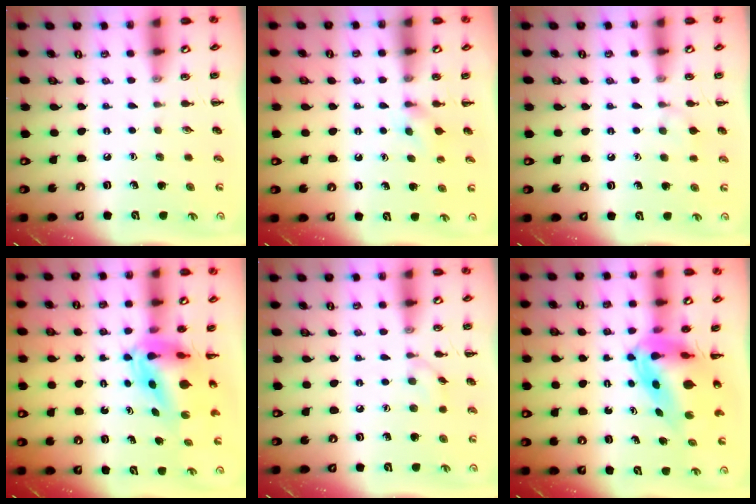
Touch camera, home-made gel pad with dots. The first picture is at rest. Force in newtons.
{"total": 3.5, "press": 3.2, "slide": 1.5}
{"total": 6.5, "press": 6.2, "slide": 1.9}
{"total": 7.6, "press": 7.2, "slide": 2.4}
{"total": 3.2, "press": 2.9, "slide": 1.3}
{"total": 8.1, "press": 7.7, "slide": 2.6}